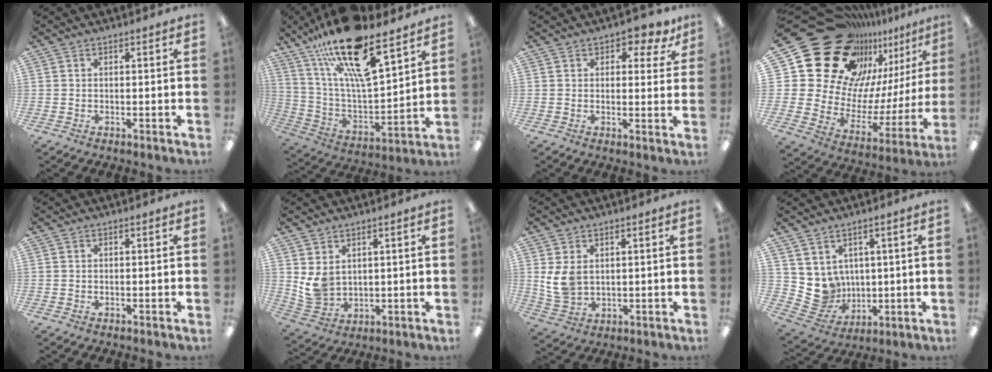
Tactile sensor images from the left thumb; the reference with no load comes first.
{"total": 21.6, "force": [15.1, 6.5, 14.0], "torque": [-0.255, -0.091, 0.254]}
{"total": 4.4, "force": [2.9, 2.6, 2.0], "torque": [-0.016, -0.012, 0.047]}
{"total": 24.3, "force": [17.6, 14.0, 9.3], "torque": [-0.152, -0.145, 0.346]}
{"total": 0.0}
{"total": 5.7, "force": [2.7, 4.2, 2.7], "torque": [-0.059, -0.009, 0.054]}
{"total": 6.5, "force": [1.7, 4.5, 4.4], "torque": [-0.106, 0.000, 0.033]}
{"total": 7.1, "force": [3.0, 6.3, 1.0], "torque": [-0.046, -0.031, 0.067]}